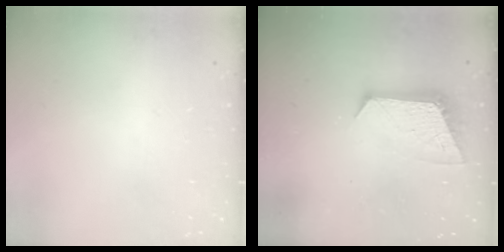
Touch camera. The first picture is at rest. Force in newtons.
{"total": 9.5, "press": 9.5, "slide": 0.1}